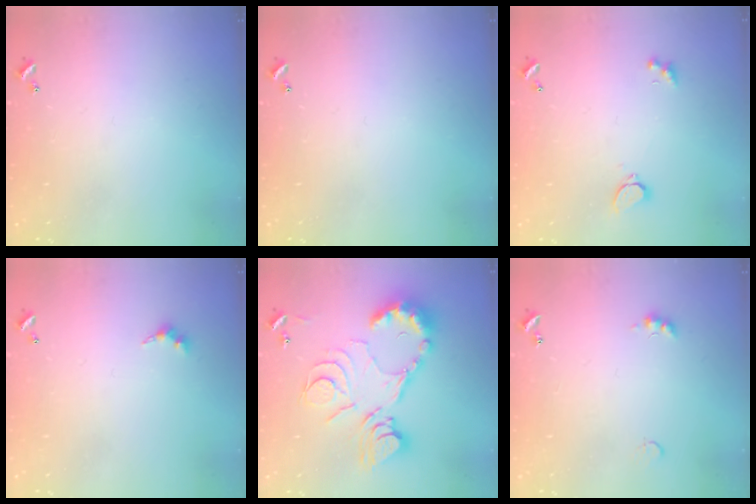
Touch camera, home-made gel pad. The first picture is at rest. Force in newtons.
{"total": 0.0}
{"total": 1.6, "press": 1.5, "slide": 0.5}
{"total": 3.0, "press": 2.9, "slide": 0.5}
{"total": 23.7, "press": 23.5, "slide": 2.6}
{"total": 3.6, "press": 3.6, "slide": 0.6}